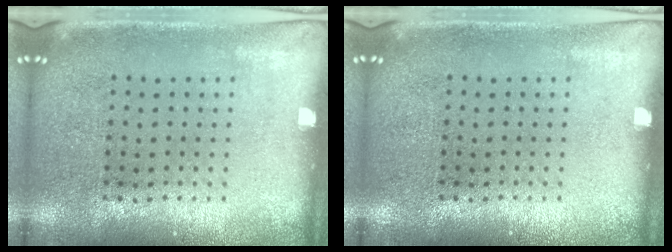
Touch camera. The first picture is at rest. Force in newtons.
{"total": 0.0}